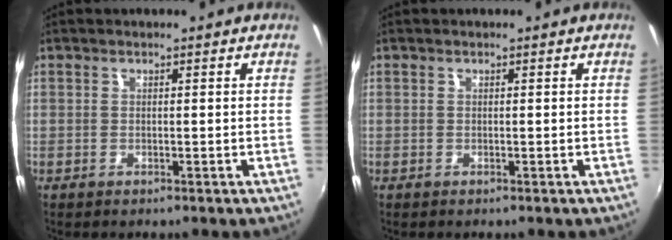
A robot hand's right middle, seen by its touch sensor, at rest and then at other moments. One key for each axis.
{"total": 0.0}